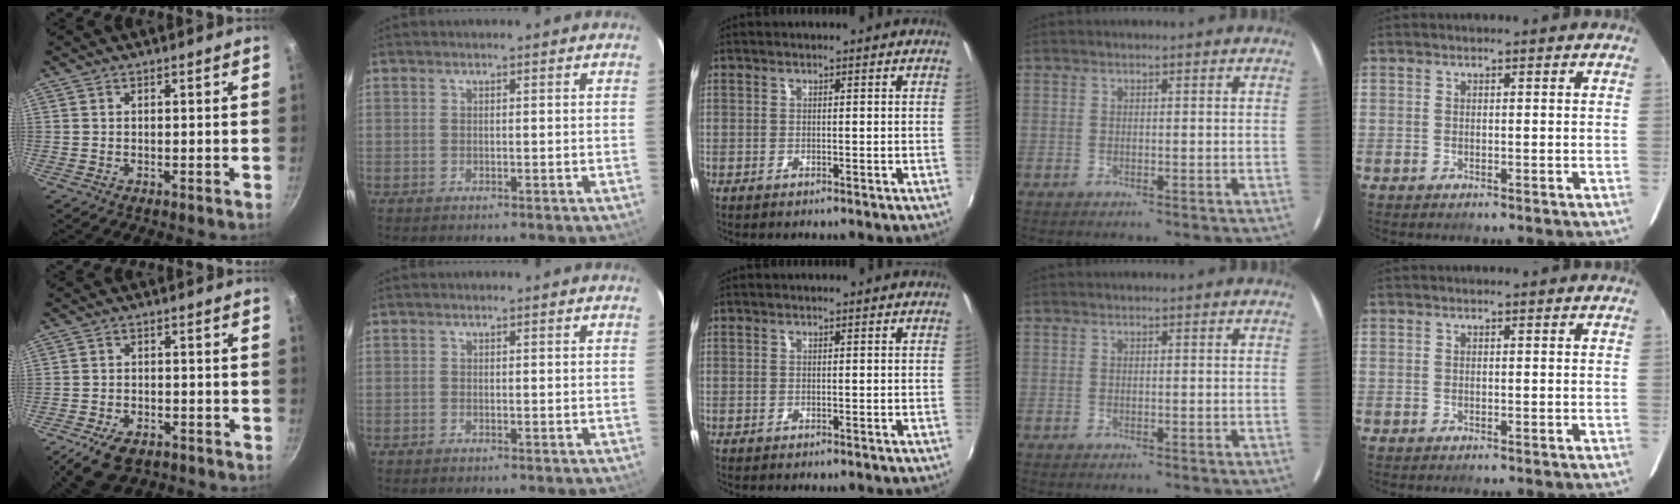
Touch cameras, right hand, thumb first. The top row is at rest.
{"thumb": {"total": 8.3, "force": [-5.2, 4.5, 4.6], "torque": [-0.084, 0.018, -0.084]}}